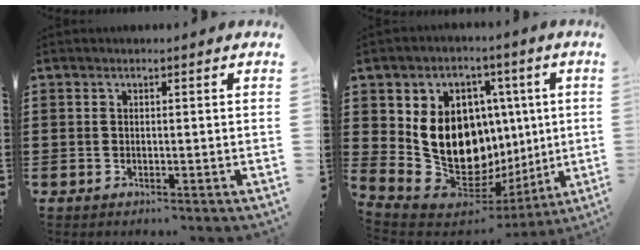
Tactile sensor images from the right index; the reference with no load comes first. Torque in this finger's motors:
{"motor_torque": [2.14, 0.00, 1.05, 0.21]}